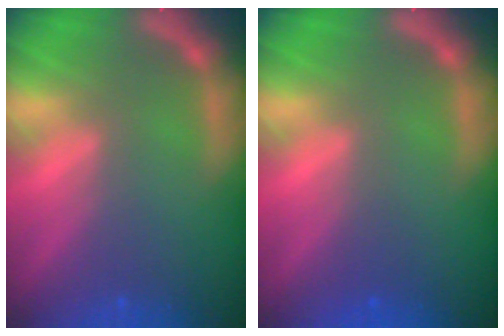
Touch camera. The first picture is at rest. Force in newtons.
{"total": 1.0}